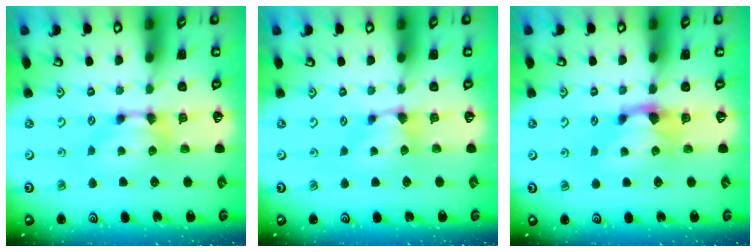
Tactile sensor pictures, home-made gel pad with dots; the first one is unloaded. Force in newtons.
{"total": 0.9, "press": 0.4, "slide": 0.8}
{"total": 1.1, "press": 0.1, "slide": 1.1}